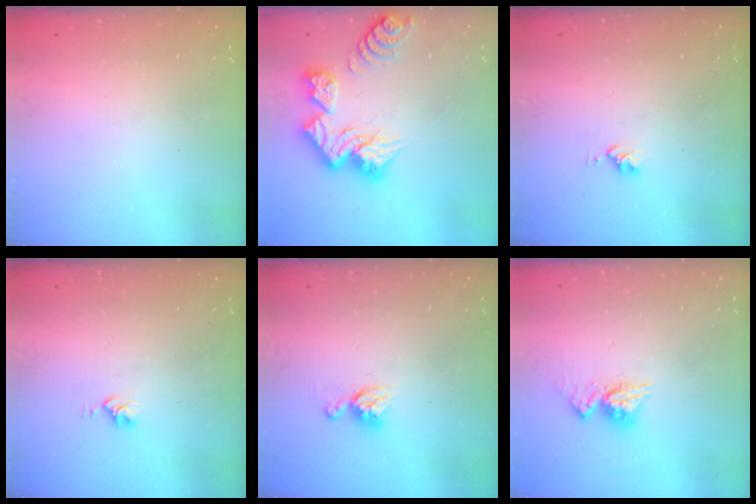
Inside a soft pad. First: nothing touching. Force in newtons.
{"total": 15.7, "press": 15.6, "slide": 1.7}
{"total": 2.8, "press": 2.8, "slide": 0.4}
{"total": 2.8, "press": 2.8, "slide": 0.4}
{"total": 8.0, "press": 7.9, "slide": 0.7}
{"total": 8.3, "press": 8.3, "slide": 0.8}